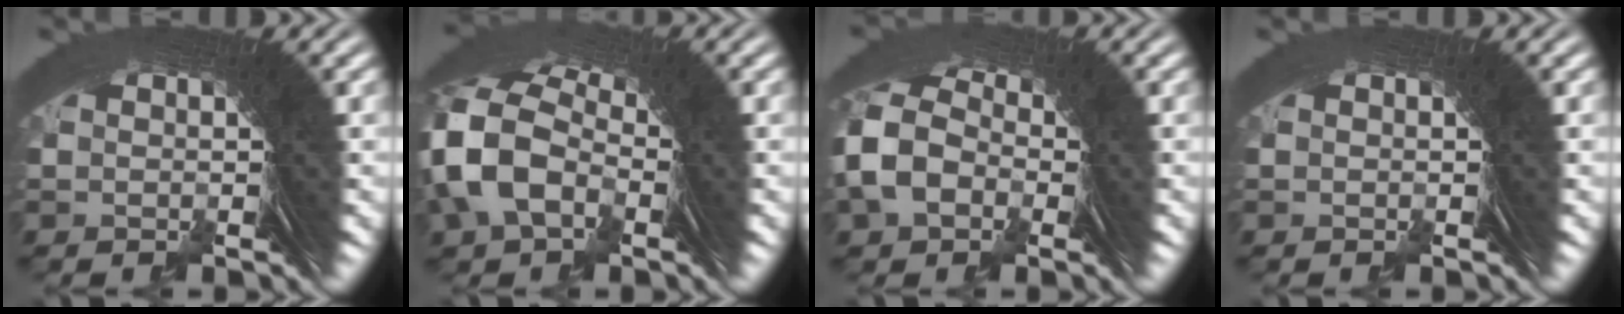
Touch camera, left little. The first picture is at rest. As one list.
[{"total": 7.4, "force": [0.8, 5.8, 4.5], "torque": [-0.113, 0.008, 0.006]}, {"total": 6.1, "force": [-0.1, 5.4, 2.9], "torque": [-0.077, 0.009, -0.009]}, {"total": 0.0}]